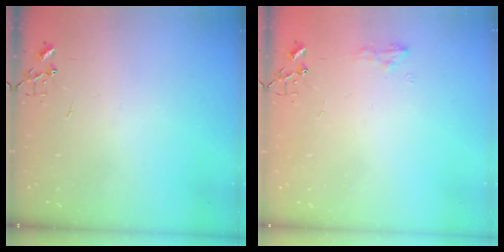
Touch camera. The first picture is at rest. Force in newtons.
{"total": 8.5, "press": 8.5, "slide": 0.6}